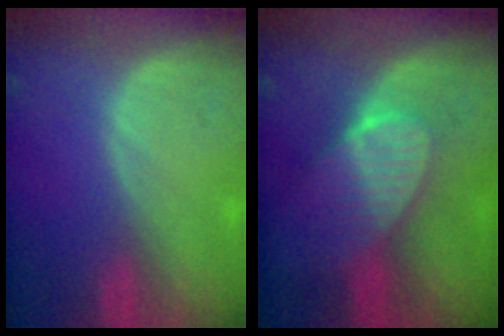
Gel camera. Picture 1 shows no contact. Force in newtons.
{"total": 7.3, "press": 6.8, "slide": 2.7}